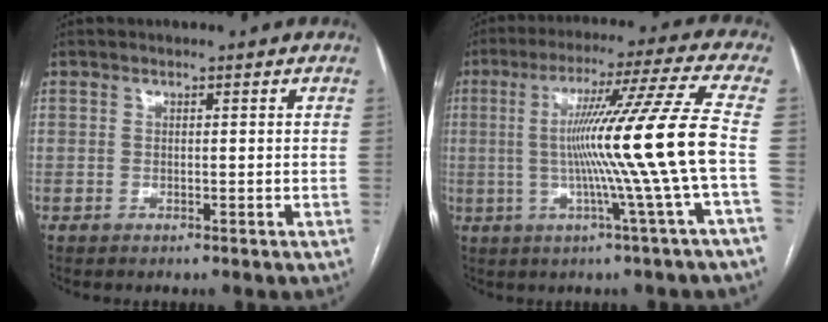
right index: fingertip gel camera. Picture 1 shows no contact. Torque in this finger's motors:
{"motor_torque": [2.06, -0.08, 1.05, 0.21]}